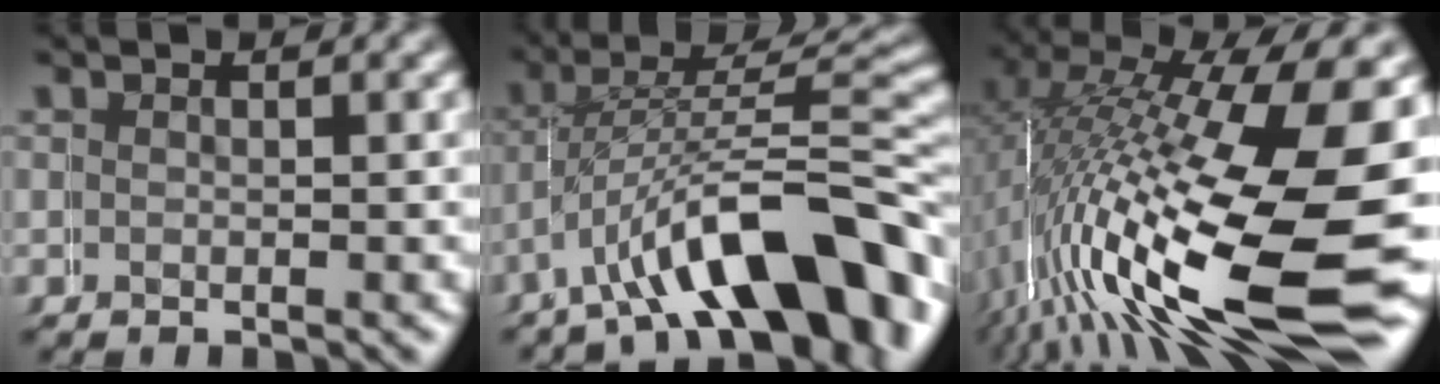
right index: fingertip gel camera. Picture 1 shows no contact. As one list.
[{"total": 9.8, "force": [-4.8, 3.6, 7.7], "torque": [-0.140, -0.015, -0.059]}, {"total": 15.7, "force": [-2.6, 6.2, 14.2], "torque": [-0.231, -0.023, -0.017]}]